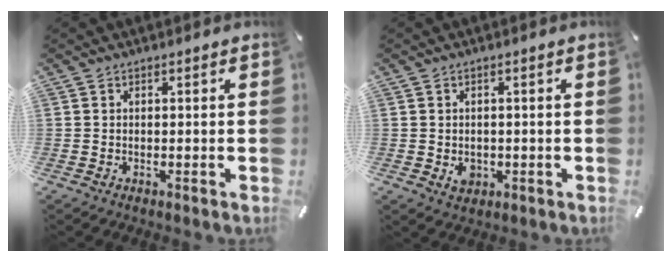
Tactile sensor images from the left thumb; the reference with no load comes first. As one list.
[{"total": 3.1, "force": [-0.6, 2.7, 1.5], "torque": [-0.009, -0.002, -0.011]}]